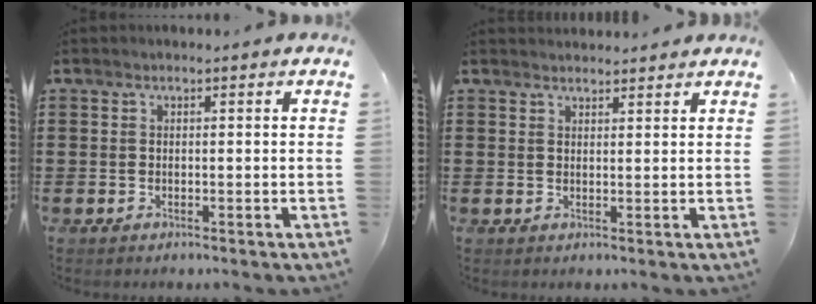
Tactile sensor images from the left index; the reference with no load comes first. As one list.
[{"total": 1.7, "force": [1.7, 0.2, -0.1], "torque": [-0.002, 0.001, 0.033]}]